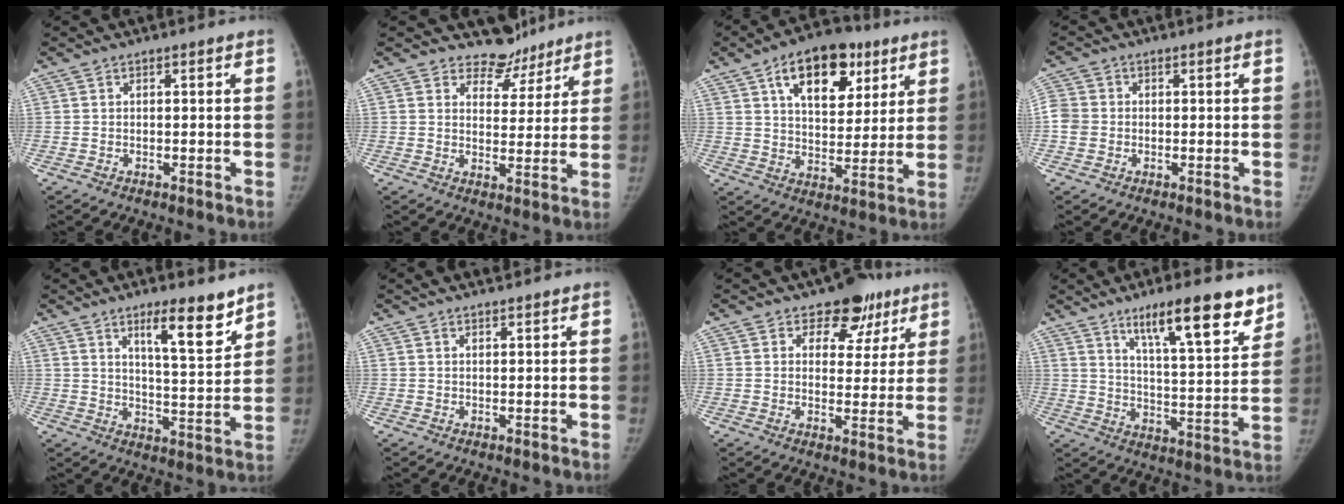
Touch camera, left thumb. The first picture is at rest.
{"total": 6.5, "force": [5.5, 3.3, -0.2], "torque": [0.036, -0.049, 0.081]}
{"total": 16.9, "force": [8.3, 9.9, 11.0], "torque": [-0.118, -0.017, 0.131]}
{"total": 4.5, "force": [-0.5, 4.1, 1.9], "torque": [-0.038, 0.008, -0.013]}
{"total": 10.3, "force": [6.9, 2.2, 7.3], "torque": [-0.093, -0.056, 0.110]}
{"total": 3.7, "force": [3.2, 1.1, 1.7], "torque": [-0.011, 0.005, 0.047]}
{"total": 8.8, "force": [5.7, 6.0, 3.1], "torque": [0.009, -0.022, 0.074]}
{"total": 16.3, "force": [11.0, 3.5, 11.6], "torque": [-0.146, -0.065, 0.177]}